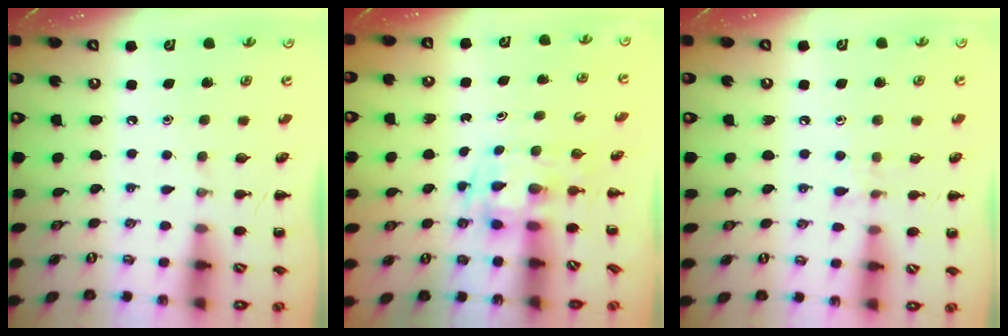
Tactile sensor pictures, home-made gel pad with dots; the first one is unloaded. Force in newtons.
{"total": 2.8, "press": 2.5, "slide": 1.3}
{"total": 6.0, "press": 5.6, "slide": 2.1}